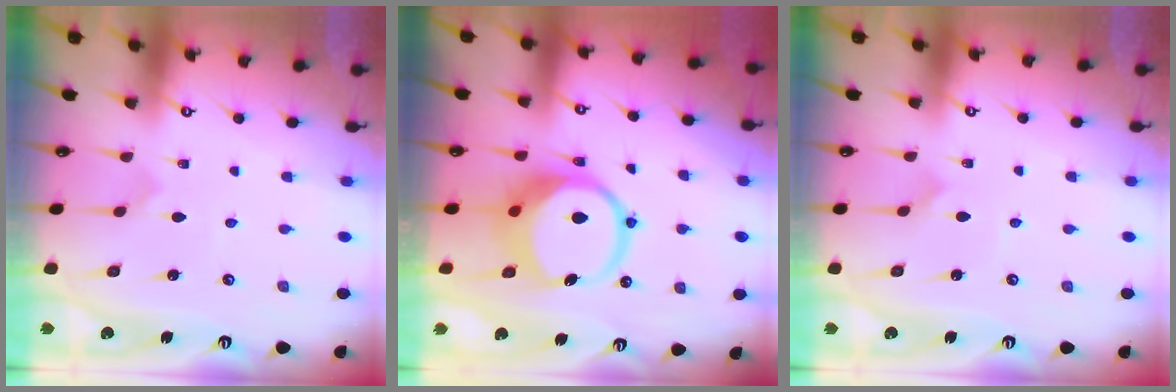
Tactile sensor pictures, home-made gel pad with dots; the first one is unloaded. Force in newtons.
{"total": 12.8, "press": 12.7, "slide": 1.7}
{"total": 2.2, "press": 2.2, "slide": 0.2}